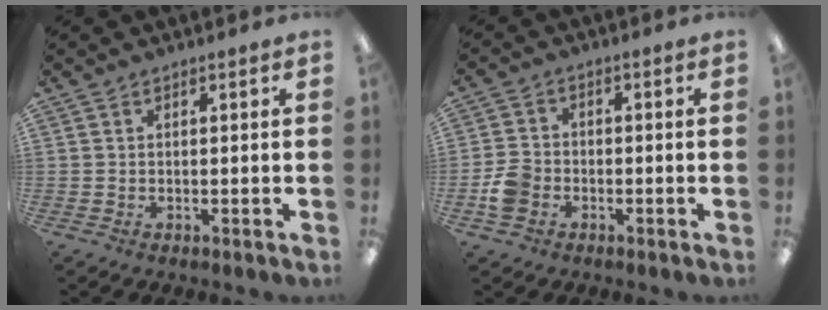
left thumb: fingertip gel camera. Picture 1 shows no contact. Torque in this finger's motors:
{"motor_torque": [-0.09, 0.02, 0.19, -0.22, 0.03]}